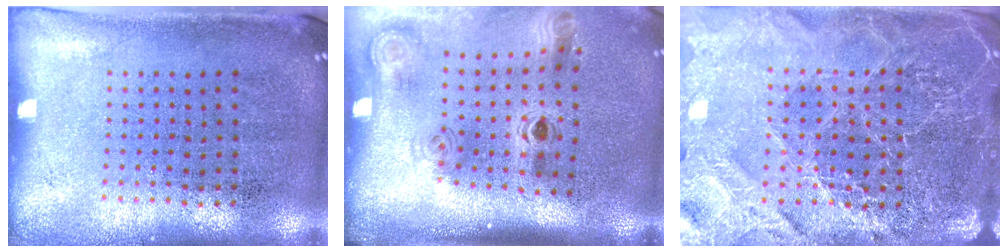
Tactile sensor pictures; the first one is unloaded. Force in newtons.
{"total": 2.1, "press": 1.4, "slide": 1.6}
{"total": 4.8, "press": 4.4, "slide": 2.0}